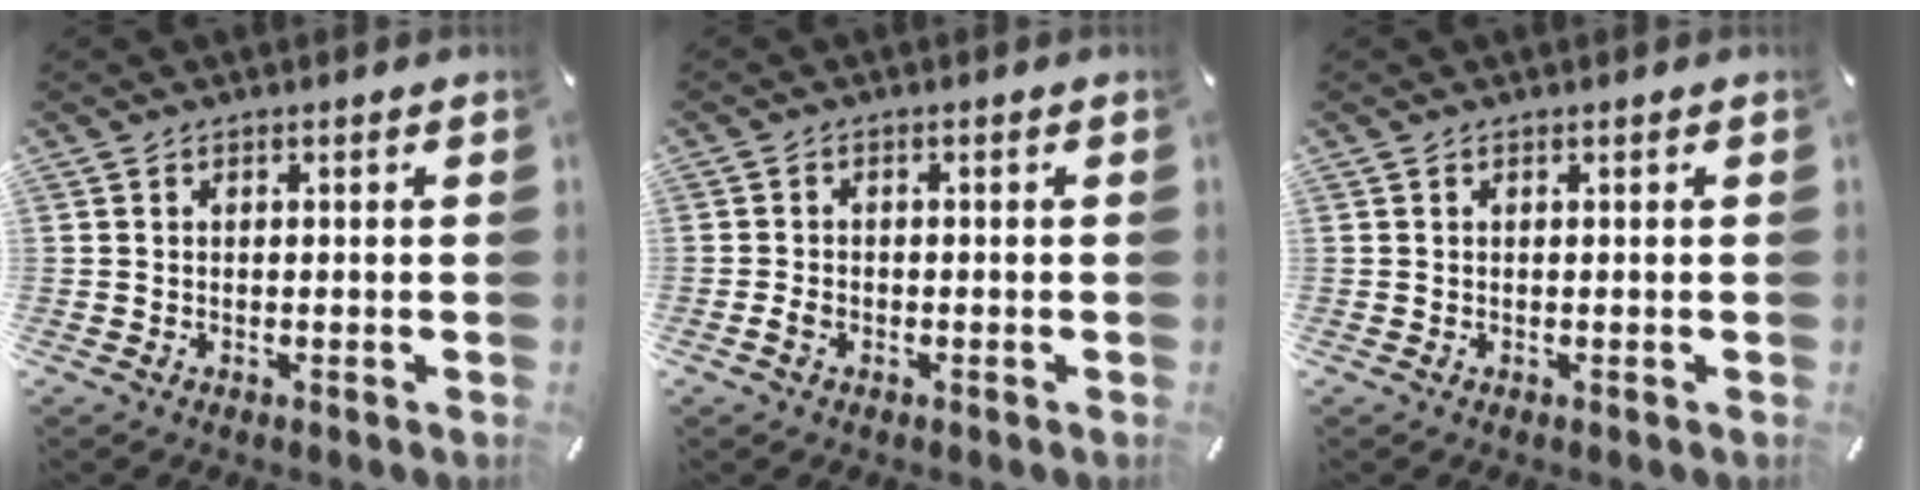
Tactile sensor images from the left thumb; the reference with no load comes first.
{"total": 2.0, "force": [-0.8, 1.4, 1.2], "torque": [-0.022, 0.003, -0.015]}
{"total": 0.0}